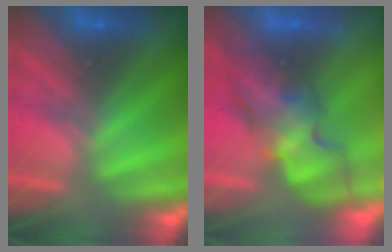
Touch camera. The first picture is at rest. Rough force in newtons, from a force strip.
{"total": 3.8}